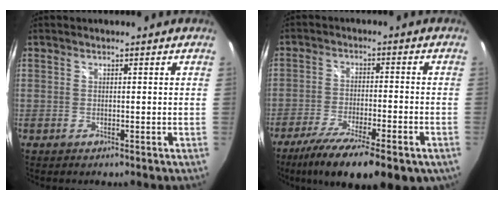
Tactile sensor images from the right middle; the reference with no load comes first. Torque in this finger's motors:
{"motor_torque": [1.10, -1.04, 0.50, 0.07]}